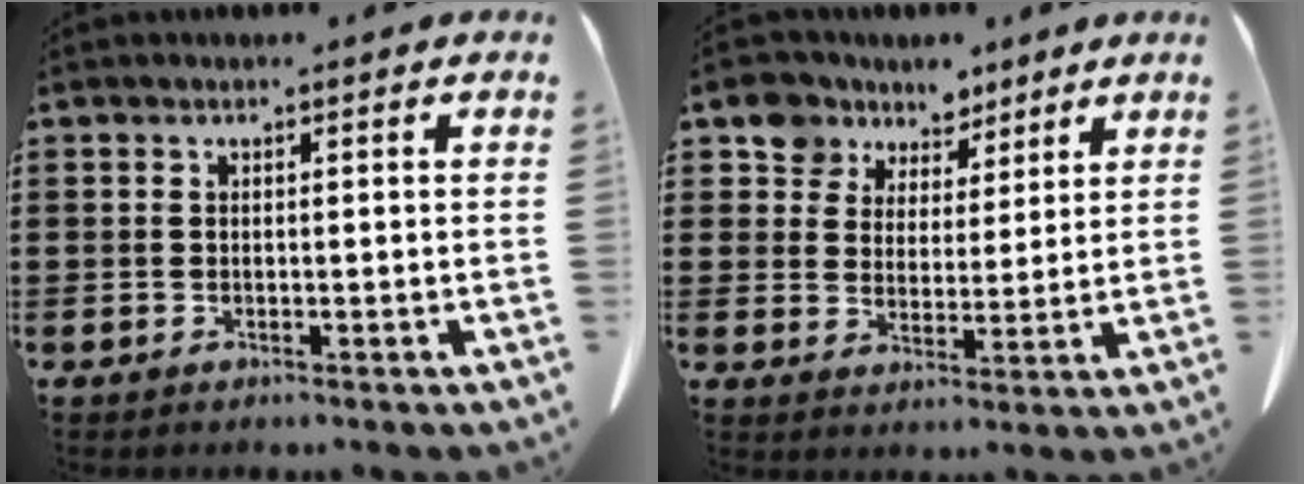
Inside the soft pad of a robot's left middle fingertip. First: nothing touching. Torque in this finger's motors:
{"motor_torque": [2.14, 0.00, 0.22, 0.03]}